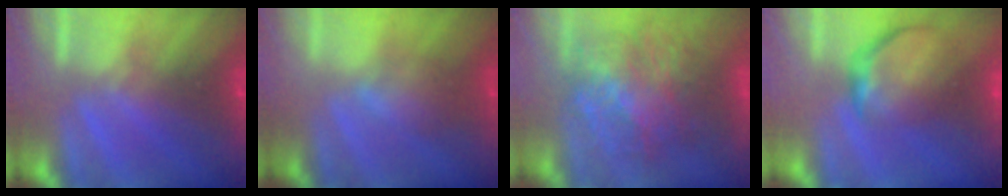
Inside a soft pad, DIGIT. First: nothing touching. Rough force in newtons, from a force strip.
{"total": 1.9}
{"total": 9.3}
{"total": 9.2}